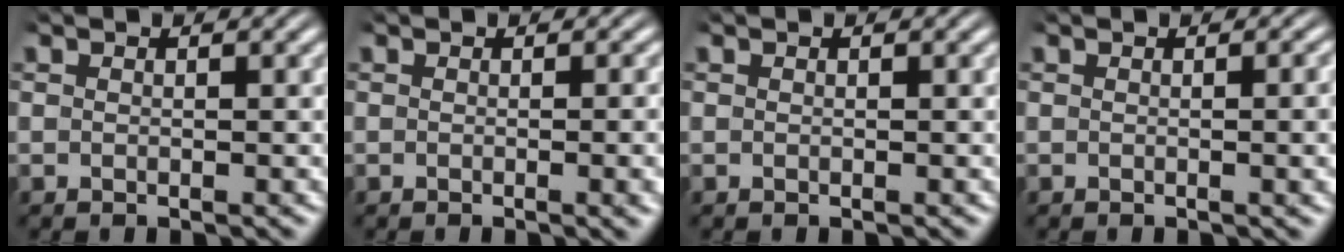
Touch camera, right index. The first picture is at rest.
{"total": 1.2, "force": [-0.3, -0.2, 1.2], "torque": [-0.012, 0.005, -0.008]}
{"total": 0.0}
{"total": 1.4, "force": [-0.1, -0.1, 1.4], "torque": [-0.011, 0.006, -0.005]}